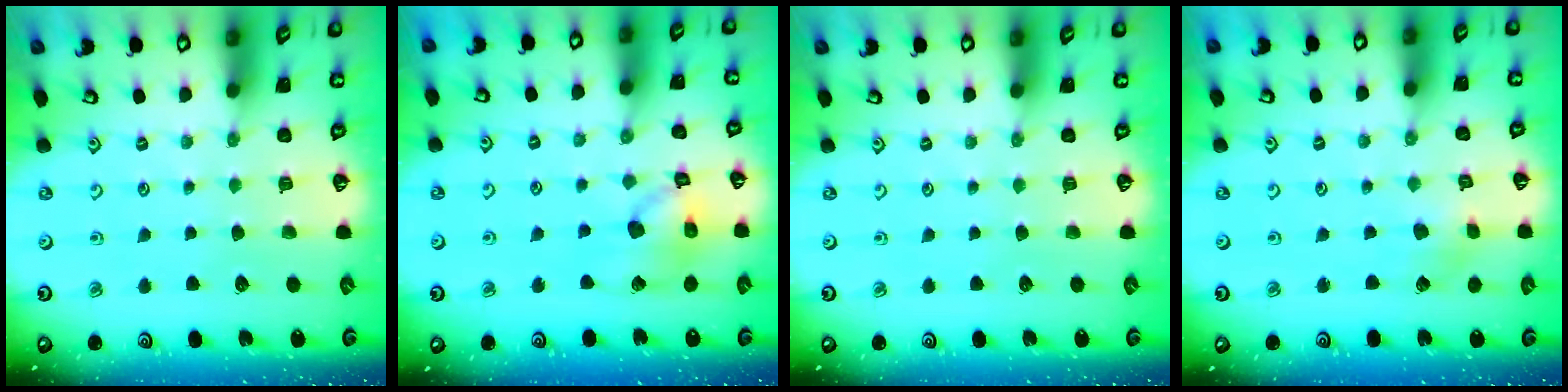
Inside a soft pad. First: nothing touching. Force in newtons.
{"total": 13.8, "press": 13.6, "slide": 2.0}
{"total": 0.0}
{"total": 2.9, "press": 2.9, "slide": 0.1}